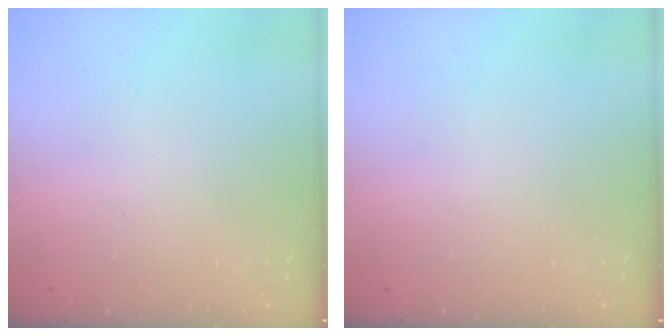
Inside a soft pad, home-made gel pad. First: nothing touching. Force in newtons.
{"total": 0.0}